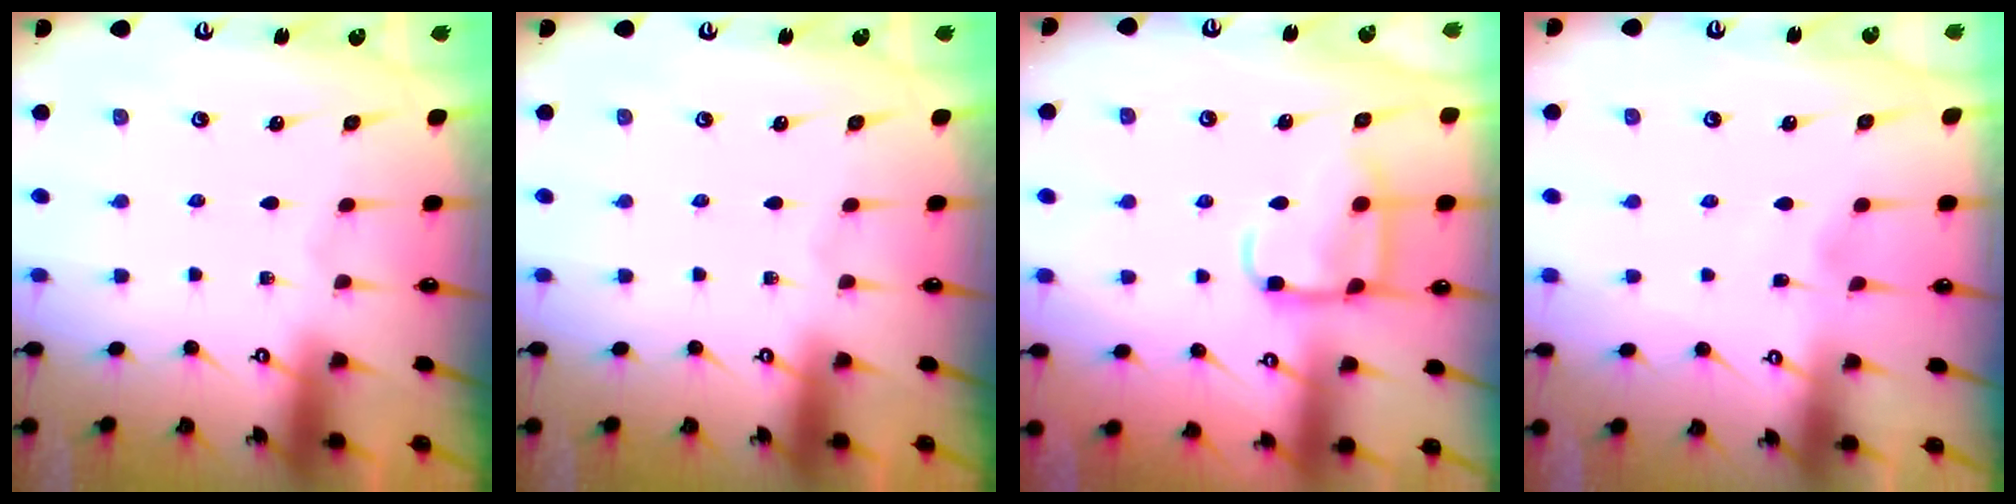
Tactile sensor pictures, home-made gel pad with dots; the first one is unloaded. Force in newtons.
{"total": 0.0}
{"total": 11.2, "press": 11.1, "slide": 1.2}
{"total": 2.7, "press": 2.7, "slide": 0.3}